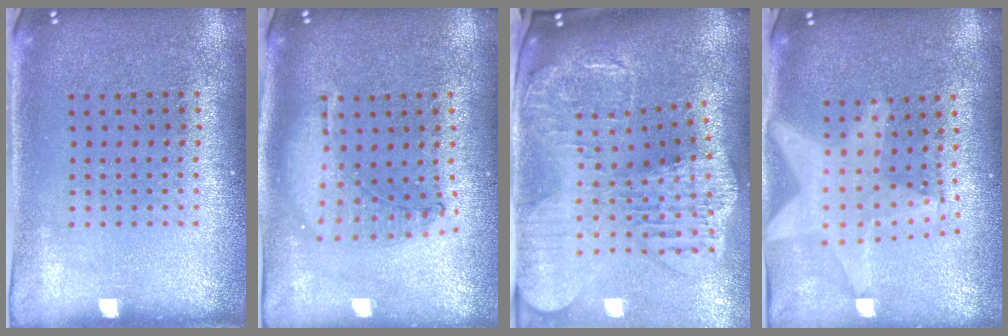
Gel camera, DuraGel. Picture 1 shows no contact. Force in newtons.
{"total": 1.1, "press": 1.0, "slide": 0.2}
{"total": 3.4, "press": 2.7, "slide": 2.0}
{"total": 2.2, "press": 1.8, "slide": 1.2}